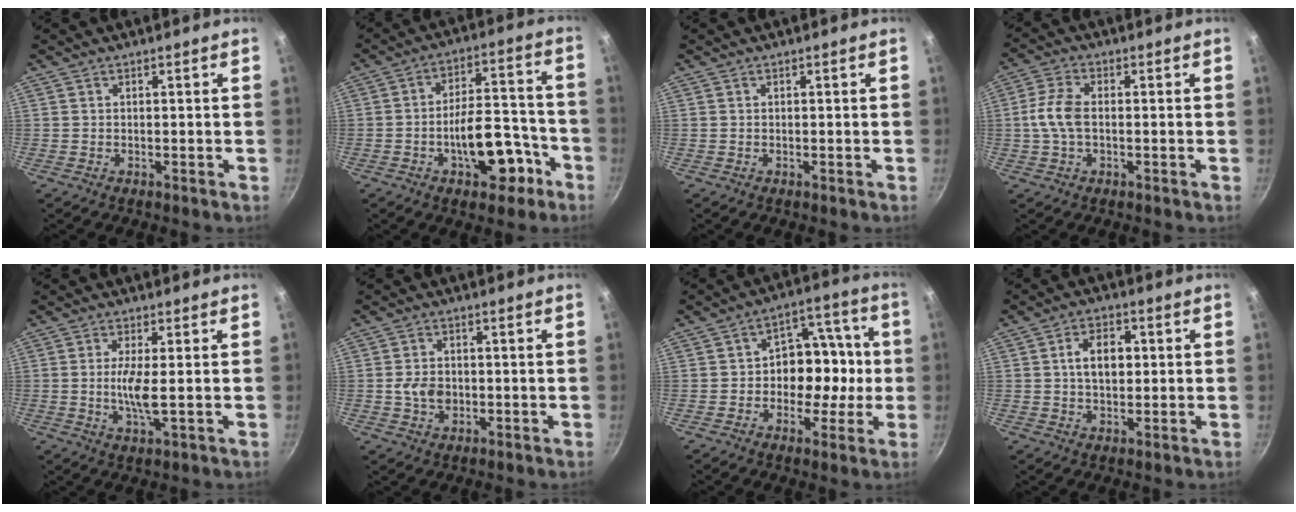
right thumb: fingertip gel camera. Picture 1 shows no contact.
{"total": 13.9, "force": [-5.9, 7.0, 10.4], "torque": [-0.115, 0.064, -0.075]}
{"total": 0.0}
{"total": 6.4, "force": [-0.3, 3.7, 5.2], "torque": [-0.108, 0.017, -0.012]}
{"total": 5.2, "force": [-0.1, 0.8, 5.1], "torque": [-0.113, -0.007, -0.001]}
{"total": 4.8, "force": [-0.6, 3.6, 3.1], "torque": [-0.045, 0.005, -0.012]}
{"total": 12.4, "force": [-1.4, 9.2, 8.1], "torque": [-0.057, 0.039, -0.030]}
{"total": 7.1, "force": [0.8, 4.7, 5.3], "torque": [-0.067, 0.010, 0.010]}